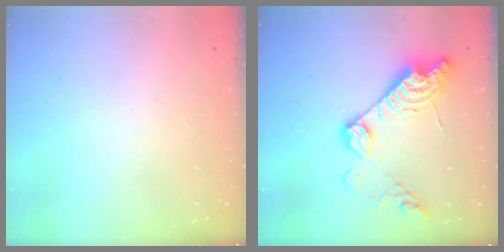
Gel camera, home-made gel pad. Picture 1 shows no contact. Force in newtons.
{"total": 16.6, "press": 16.5, "slide": 1.2}